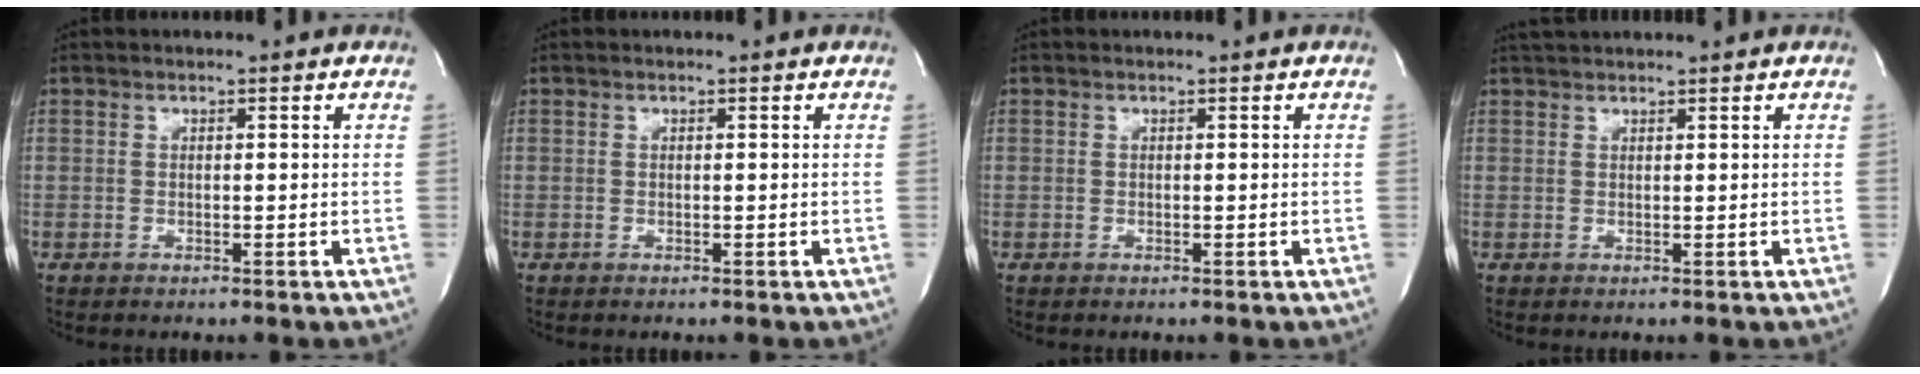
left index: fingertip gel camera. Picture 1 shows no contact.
{"total": 0.0}
{"total": 0.0}
{"total": 1.7, "force": [1.6, -0.3, 0.3], "torque": [-0.003, 0.015, 0.035]}